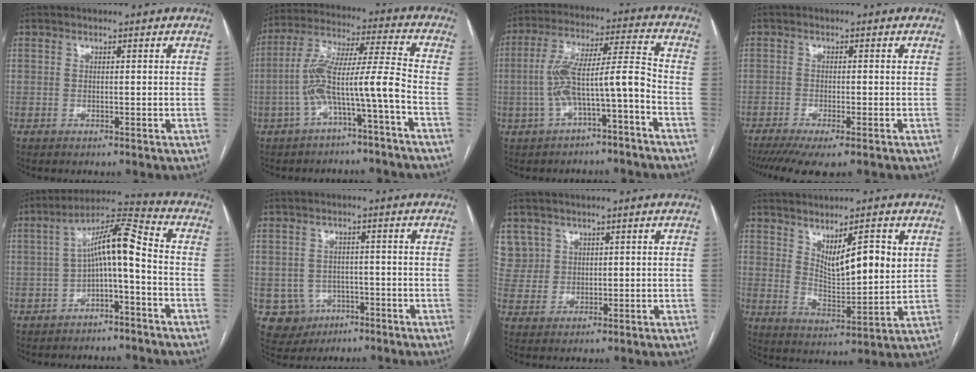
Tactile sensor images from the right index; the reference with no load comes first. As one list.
[{"total": 10.5, "force": [-3.8, 0.1, 9.8], "torque": [-0.191, 0.034, -0.067]}, {"total": 10.5, "force": [-3.2, 1.4, 9.9], "torque": [-0.182, 0.038, -0.049]}, {"total": 8.0, "force": [-6.1, 0.9, 5.2], "torque": [-0.075, -0.017, -0.097]}, {"total": 9.1, "force": [-1.5, 1.5, 8.8], "torque": [-0.149, 0.041, -0.026]}, {"total": 5.6, "force": [-1.9, 5.2, 0.7], "torque": [-0.011, 0.009, -0.020]}, {"total": 5.9, "force": [3.5, 4.8, -0.2], "torque": [0.012, 0.009, 0.076]}, {"total": 9.4, "force": [3.9, 2.4, 8.2], "torque": [-0.142, -0.010, 0.075]}]